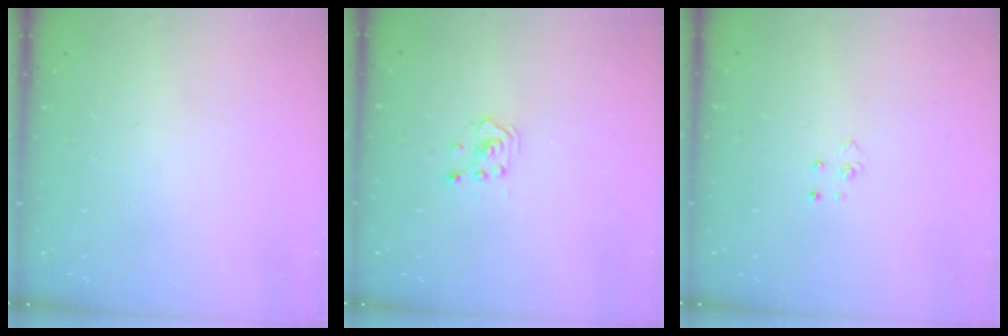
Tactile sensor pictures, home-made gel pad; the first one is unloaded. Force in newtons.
{"total": 3.7, "press": 3.6, "slide": 0.5}
{"total": 2.8, "press": 2.8, "slide": 0.3}